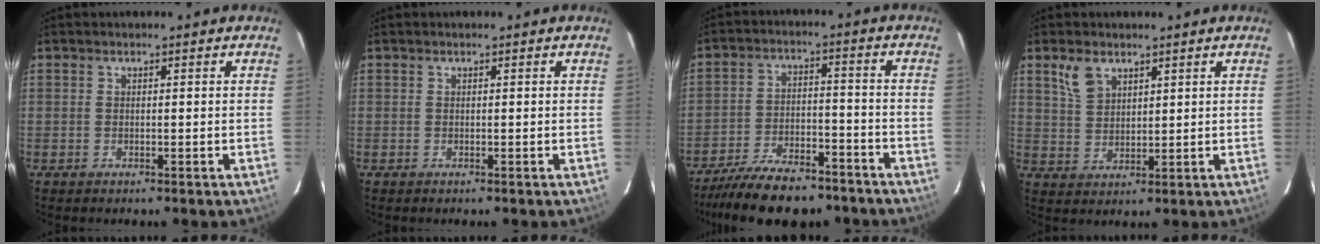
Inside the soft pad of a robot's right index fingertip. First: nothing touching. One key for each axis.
{"total": 0.0}
{"total": 17.0, "fx": -14.0, "fy": 5.8, "fz": 7.7, "tx": -0.158, "ty": -0.004, "tz": -0.209}
{"total": 5.5, "fx": 3.4, "fy": 3.2, "fz": 2.9, "tx": -0.057, "ty": 0.008, "tz": 0.072}